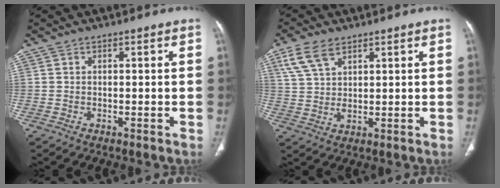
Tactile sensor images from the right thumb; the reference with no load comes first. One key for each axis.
{"total": 7.4, "fx": 4.2, "fy": 3.9, "fz": 4.6, "tx": -0.092, "ty": -0.008, "tz": 0.090}